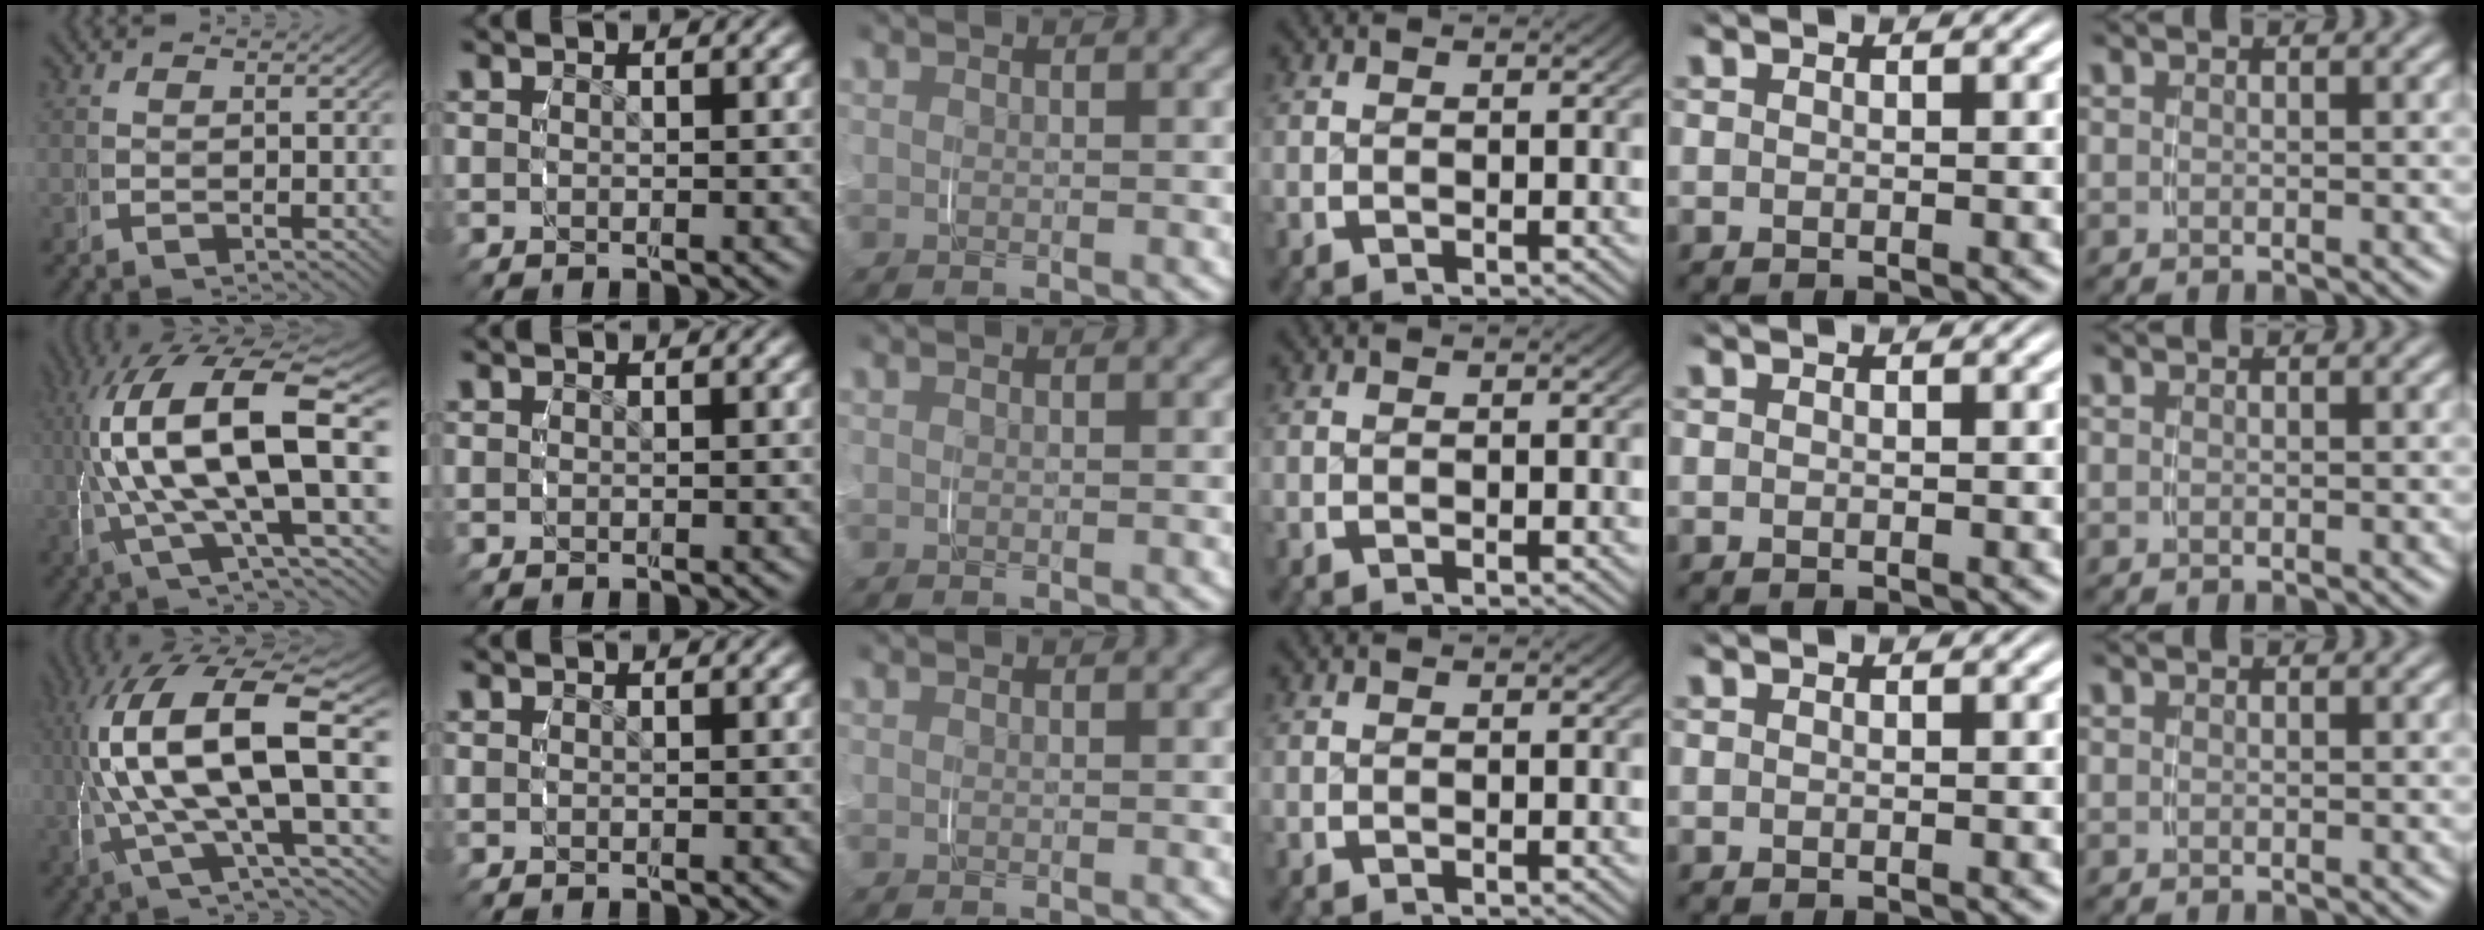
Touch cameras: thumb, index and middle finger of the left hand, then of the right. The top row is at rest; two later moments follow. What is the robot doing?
{"motion": "grasp_and_lifting", "object": "pencil case"}